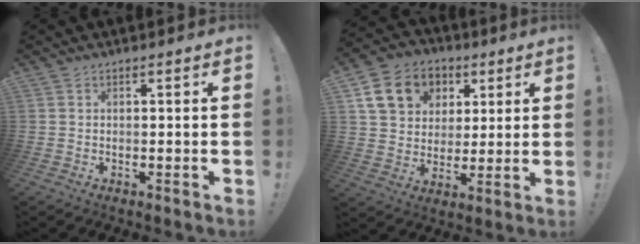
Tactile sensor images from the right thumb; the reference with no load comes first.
{"total": 15.6, "force": [6.2, 12.5, 6.9], "torque": [-0.097, -0.016, 0.130]}